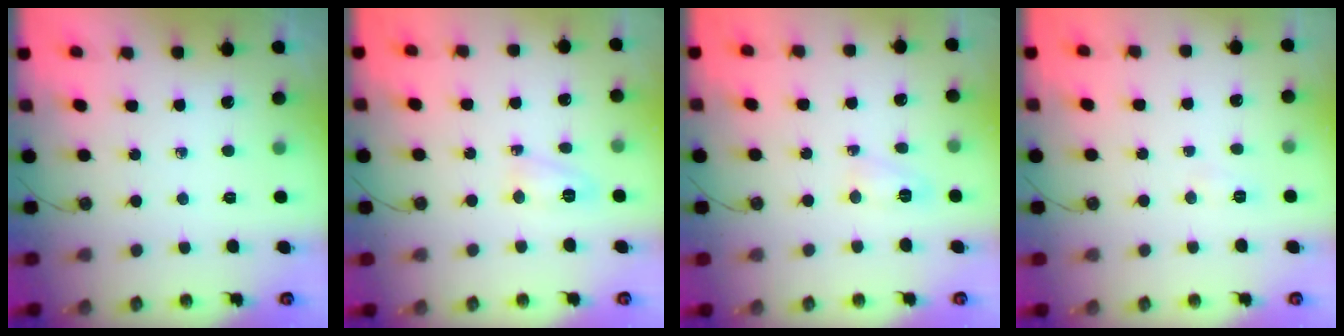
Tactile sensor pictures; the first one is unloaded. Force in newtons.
{"total": 4.3, "press": 4.3, "slide": 0.7}
{"total": 3.9, "press": 3.9, "slide": 0.5}
{"total": 4.9, "press": 4.9, "slide": 0.5}